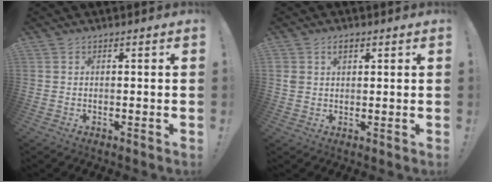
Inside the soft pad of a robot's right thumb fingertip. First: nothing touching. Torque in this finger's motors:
{"motor_torque": [-0.20, 0.19, 0.24, 0.11, 0.00]}